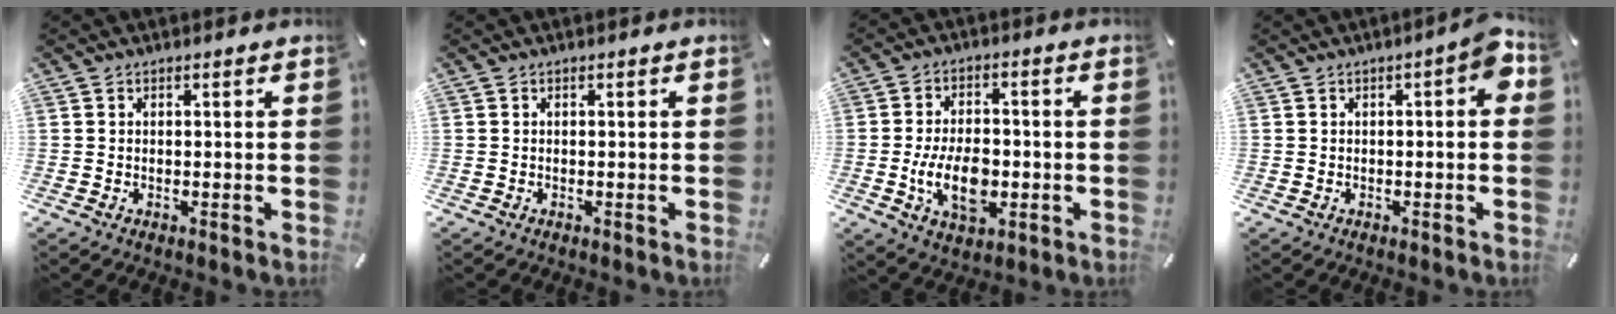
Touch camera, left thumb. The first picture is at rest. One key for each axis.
{"total": 0.0}
{"total": 11.3, "fx": -2.4, "fy": 6.9, "fz": 8.6, "tx": -0.160, "ty": 0.001, "tz": -0.041}
{"total": 5.2, "fx": 0.0, "fy": 1.9, "fz": 4.8, "tx": -0.070, "ty": 0.007, "tz": -0.002}